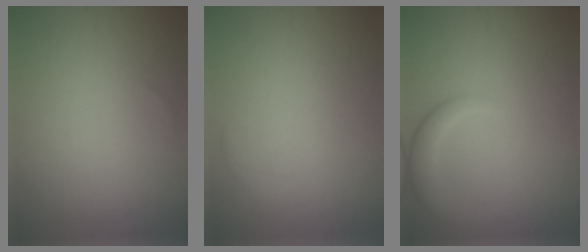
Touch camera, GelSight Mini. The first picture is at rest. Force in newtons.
{"total": 0.6, "press": 0.6, "slide": 0.1}
{"total": 2.8, "press": 2.7, "slide": 0.2}